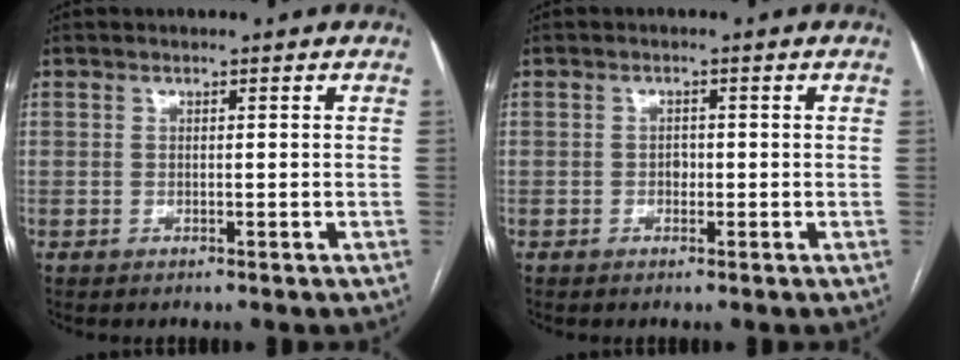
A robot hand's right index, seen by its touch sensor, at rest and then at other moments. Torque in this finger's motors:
{"motor_torque": [0.68, 0.14, 0.00, 0.03]}